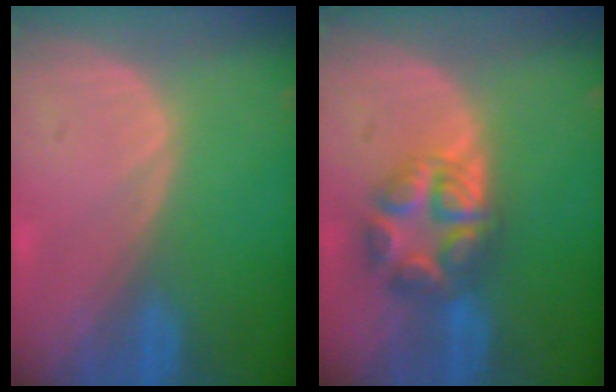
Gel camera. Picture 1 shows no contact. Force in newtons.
{"total": 6.7, "press": 6.7, "slide": 0.3}